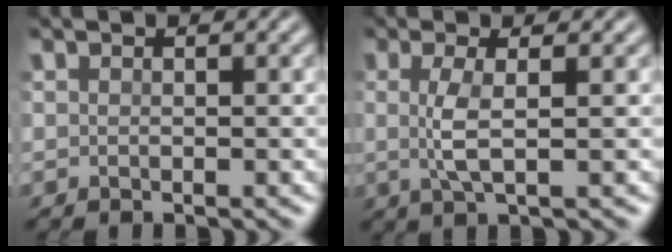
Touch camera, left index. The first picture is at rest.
{"total": 2.7, "force": [0.0, 0.2, 2.7], "torque": [-0.063, 0.001, 0.000]}